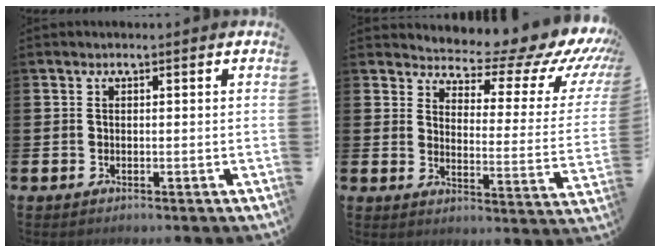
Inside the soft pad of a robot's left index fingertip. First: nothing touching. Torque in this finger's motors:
{"motor_torque": [1.58, -0.52, 0.32, 0.06]}